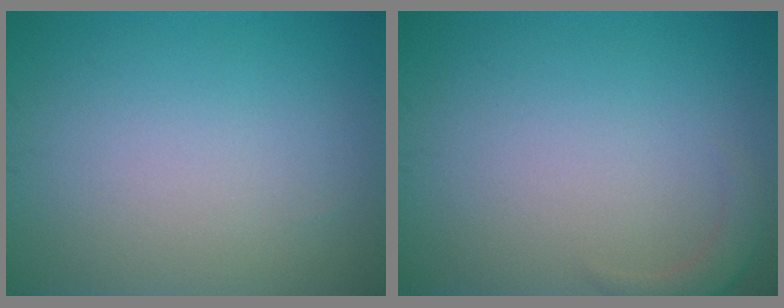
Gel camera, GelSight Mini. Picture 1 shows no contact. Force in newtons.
{"total": 1.6, "press": 1.6, "slide": 0.3}